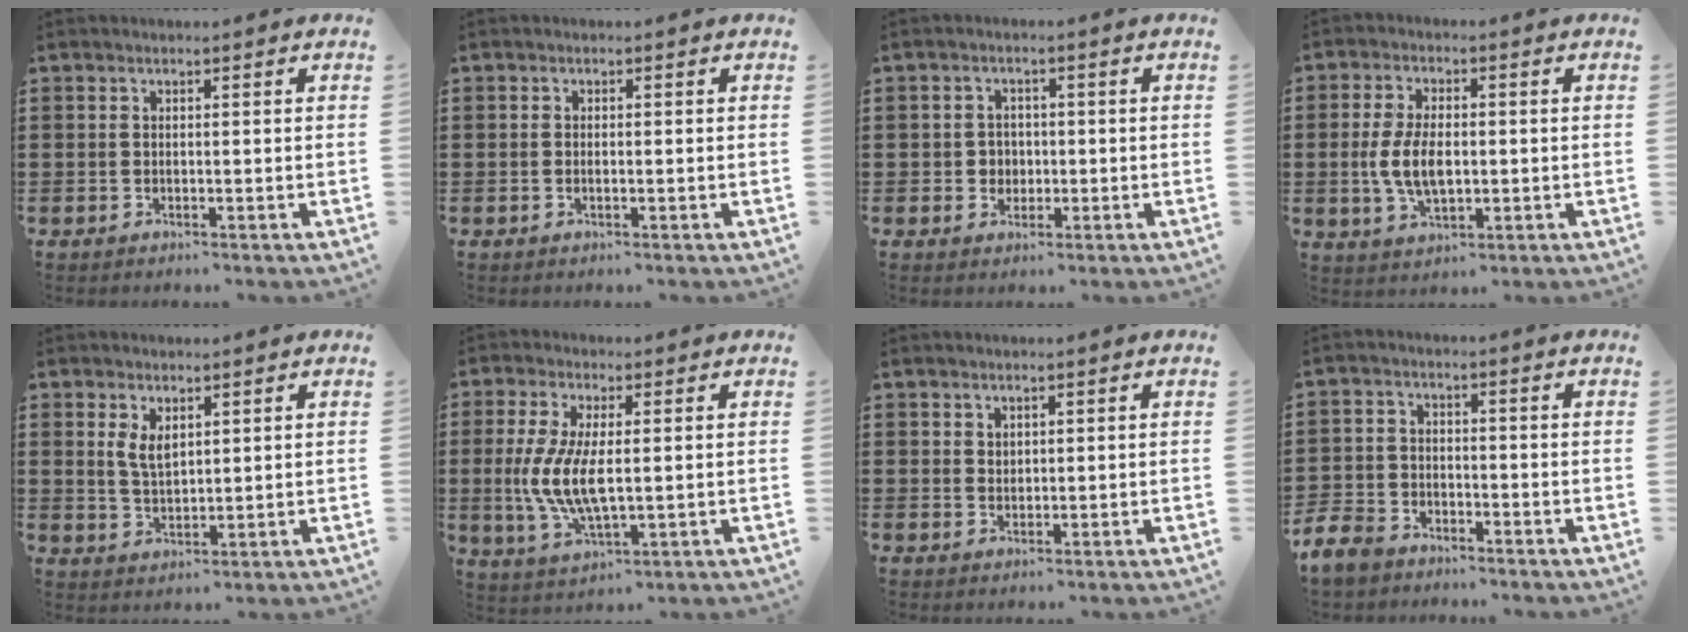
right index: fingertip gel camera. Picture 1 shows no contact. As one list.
[{"total": 0.6, "force": [-0.2, 0.1, 0.5], "torque": [-0.011, -0.005, -0.002]}, {"total": 2.5, "force": [-0.3, 2.4, 0.6], "torque": [-0.022, 0.007, -0.010]}, {"total": 6.6, "force": [-0.5, 3.4, 5.7], "torque": [-0.126, 0.000, -0.012]}, {"total": 3.4, "force": [1.7, 1.7, 2.4], "torque": [-0.045, -0.001, 0.030]}, {"total": 8.2, "force": [-0.1, 3.1, 7.6], "torque": [-0.173, -0.008, -0.007]}, {"total": 1.3, "force": [1.1, 0.7, 0.2], "torque": [-0.004, 0.000, 0.022]}, {"total": 4.5, "force": [-4.0, 1.8, 1.2], "torque": [-0.053, -0.003, -0.088]}]